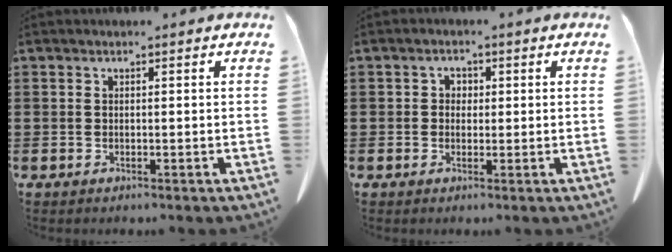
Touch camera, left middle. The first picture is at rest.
{"total": 1.6, "force": [0.1, 1.4, 0.7], "torque": [-0.019, 0.008, 0.001]}